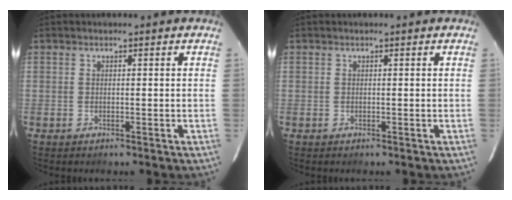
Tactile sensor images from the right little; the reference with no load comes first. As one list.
[{"total": 0.0}]